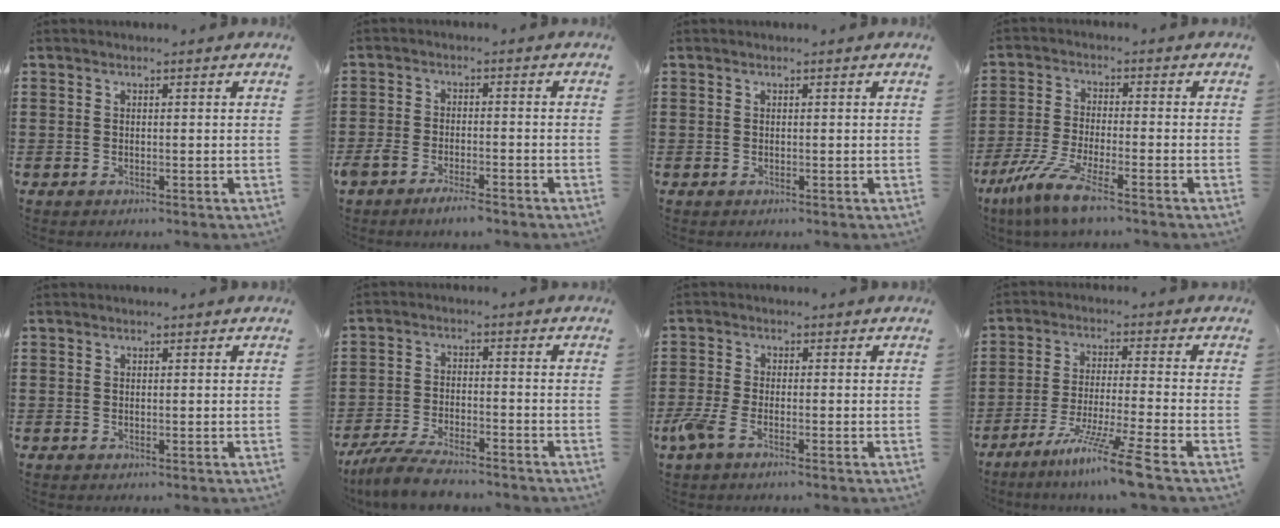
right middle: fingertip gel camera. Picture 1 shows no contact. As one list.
[{"total": 3.5, "force": [-3.1, 0.7, 1.6], "torque": [-0.040, 0.000, -0.063]}, {"total": 0.0}, {"total": 7.7, "force": [-5.5, 0.5, 5.4], "torque": [-0.133, -0.022, -0.111]}, {"total": 0.0}, {"total": 6.3, "force": [-5.7, 1.0, 2.4], "torque": [-0.057, 0.000, -0.112]}, {"total": 3.3, "force": [-1.9, 0.8, 2.6], "torque": [-0.079, -0.010, -0.045]}, {"total": 9.3, "force": [-6.8, -1.0, 6.2], "torque": [-0.117, -0.017, -0.132]}]